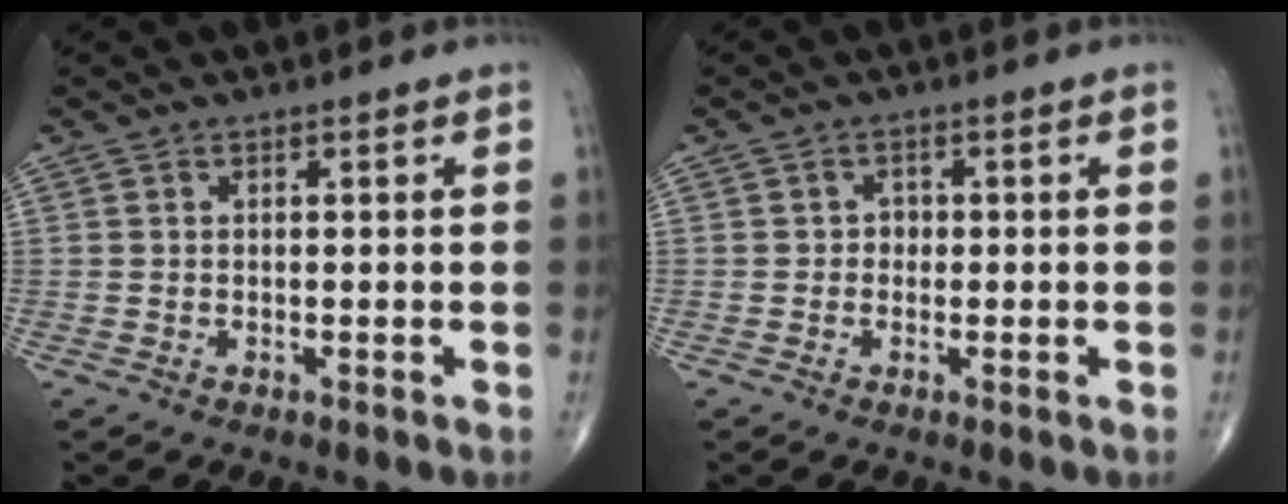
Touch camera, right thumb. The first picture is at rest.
{"total": 1.4, "force": [-0.1, 1.2, 0.6], "torque": [0.001, 0.005, -0.007]}